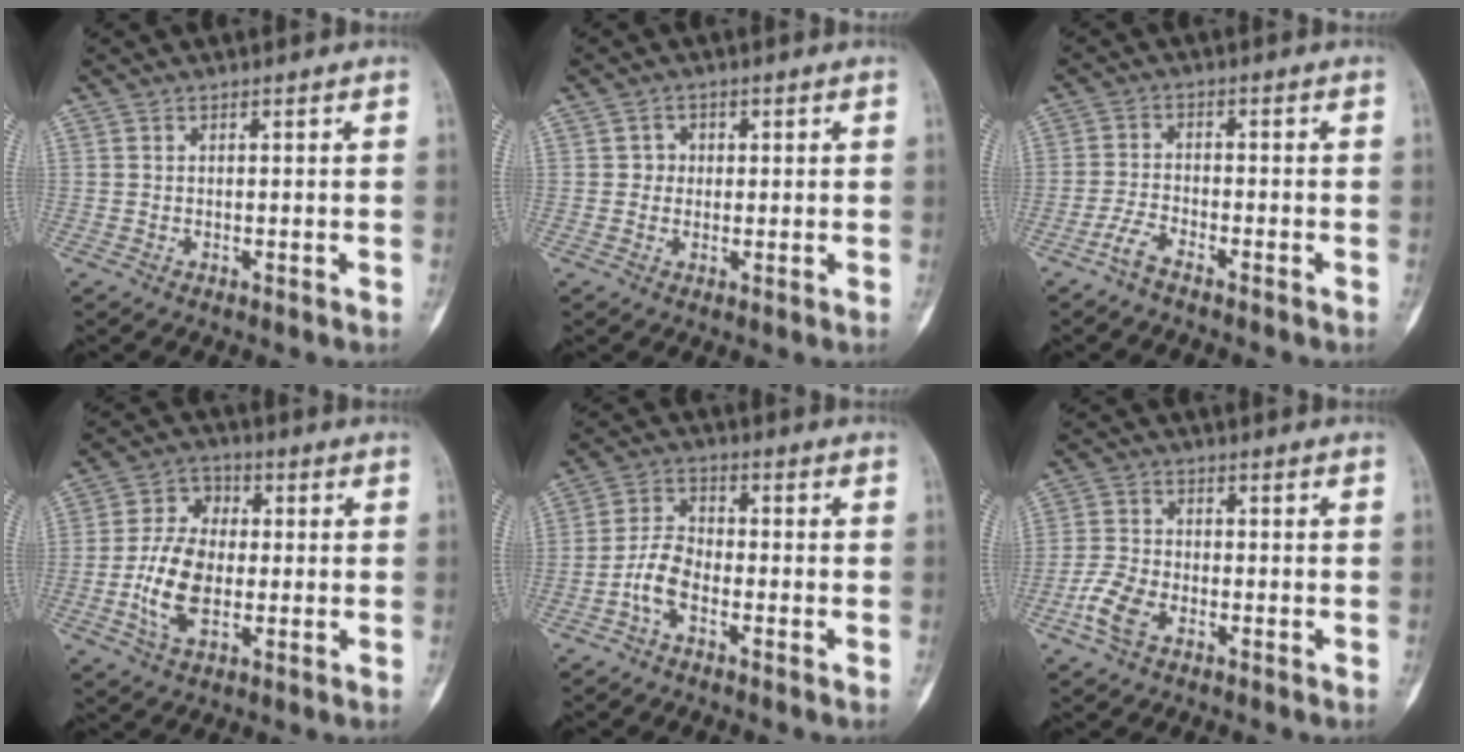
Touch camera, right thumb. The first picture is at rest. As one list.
[{"total": 2.4, "force": [0.3, 2.3, 0.7], "torque": [0.008, 0.005, 0.000]}, {"total": 3.6, "force": [-2.8, 1.0, 2.0], "torque": [-0.050, 0.018, -0.057]}, {"total": 11.2, "force": [-1.6, 7.2, 8.4], "torque": [-0.152, 0.015, -0.036]}, {"total": 6.0, "force": [-2.8, 3.1, 4.3], "torque": [-0.083, 0.026, -0.062]}, {"total": 6.1, "force": [-3.1, 3.4, 4.1], "torque": [-0.092, 0.012, -0.065]}]